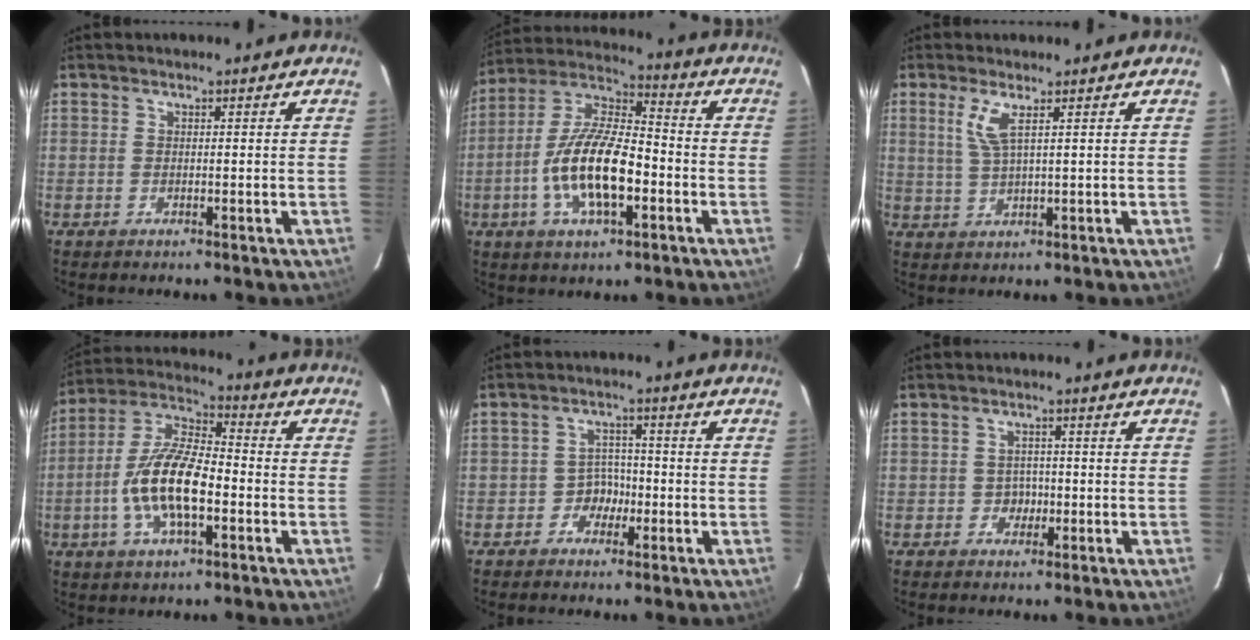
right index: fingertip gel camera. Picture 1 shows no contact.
{"total": 15.8, "force": [-4.5, 5.8, 14.0], "torque": [-0.282, -0.001, -0.085]}
{"total": 4.1, "force": [1.8, 0.3, 3.6], "torque": [-0.078, -0.002, 0.039]}
{"total": 14.5, "force": [-3.7, 5.5, 12.8], "torque": [-0.264, 0.002, -0.074]}
{"total": 3.9, "force": [-2.0, 3.3, 0.5], "torque": [-0.010, 0.018, -0.035]}
{"total": 2.5, "force": [-0.7, 2.3, 0.4], "torque": [-0.006, 0.008, -0.008]}